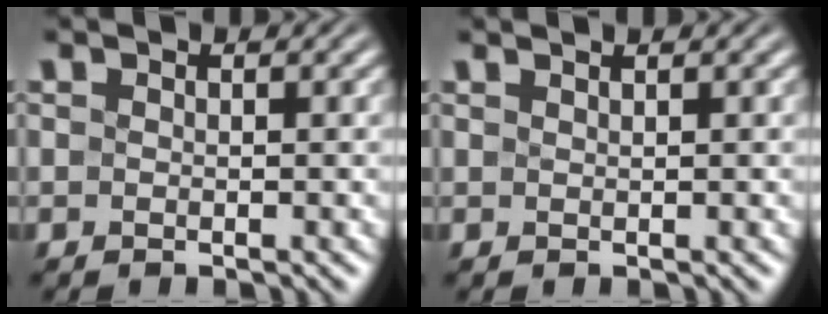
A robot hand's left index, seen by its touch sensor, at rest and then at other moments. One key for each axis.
{"total": 1.1, "fx": 0.8, "fy": 0.3, "fz": 0.7, "tx": -0.004, "ty": -0.003, "tz": 0.004}